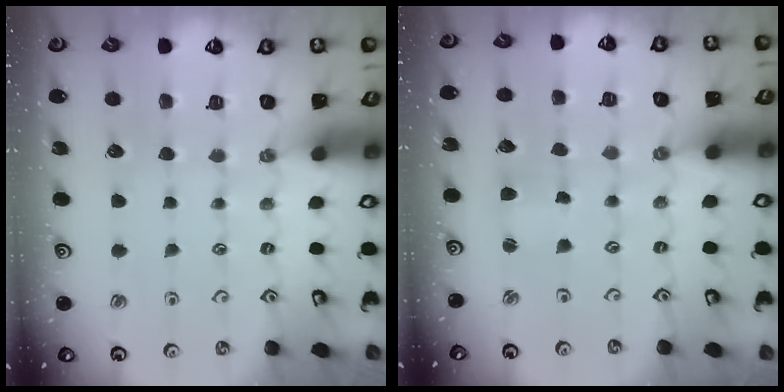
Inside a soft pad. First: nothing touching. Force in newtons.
{"total": 2.7, "press": 2.6, "slide": 0.4}